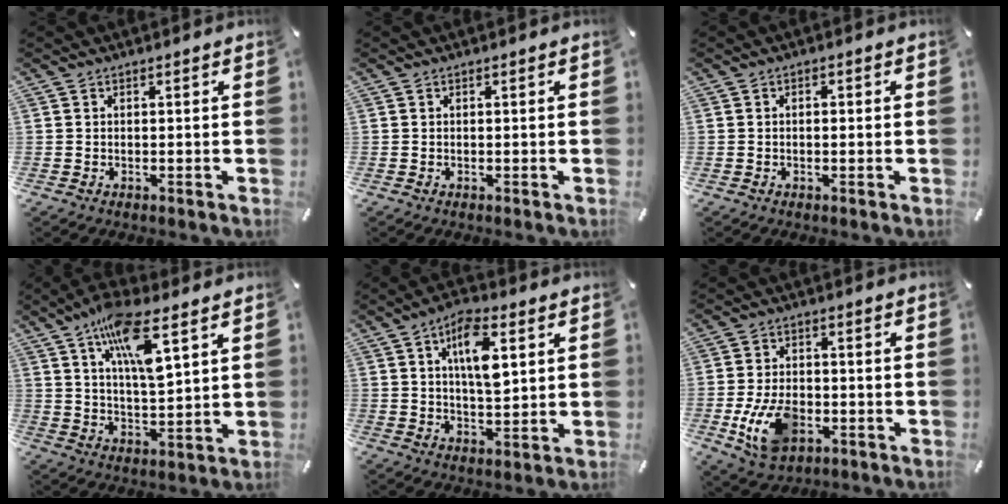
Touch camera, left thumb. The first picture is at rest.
{"total": 0.0}
{"total": 1.2, "force": [-0.3, 0.7, 1.0], "torque": [-0.018, 0.003, -0.007]}
{"total": 13.0, "force": [7.2, 3.8, 10.1], "torque": [-0.175, -0.024, 0.123]}
{"total": 10.7, "force": [3.9, 4.8, 8.7], "torque": [-0.143, -0.004, 0.063]}
{"total": 11.2, "force": [-3.2, 7.4, 7.8], "torque": [-0.149, 0.001, -0.056]}